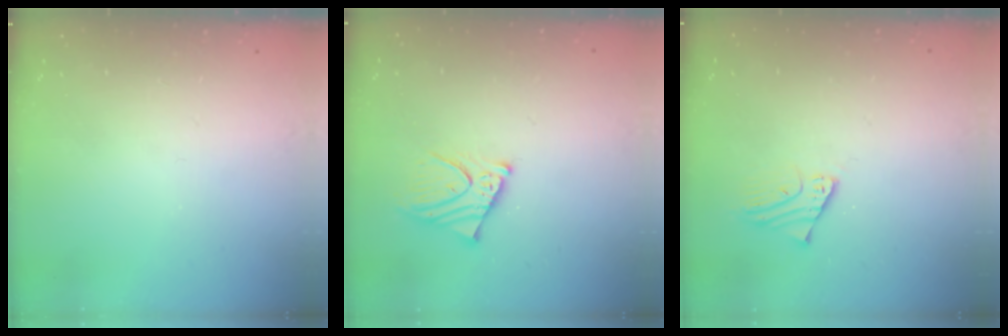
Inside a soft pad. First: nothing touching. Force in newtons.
{"total": 6.7, "press": 6.6, "slide": 0.8}
{"total": 2.1, "press": 2.1, "slide": 0.1}